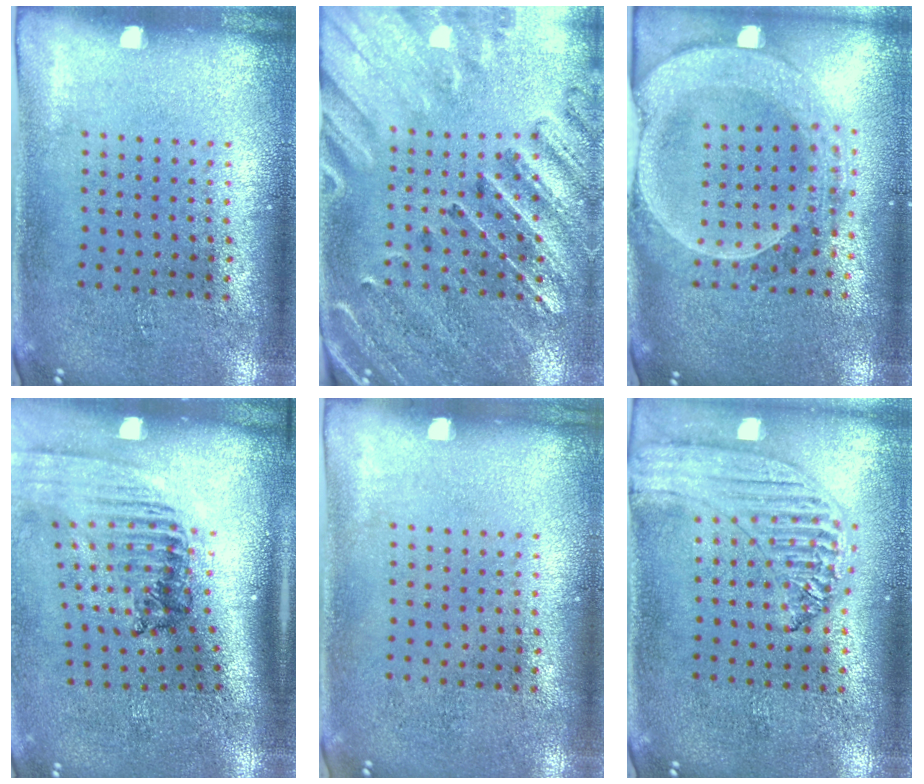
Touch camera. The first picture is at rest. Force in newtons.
{"total": 2.9, "press": 2.7, "slide": 0.9}
{"total": 2.6, "press": 2.3, "slide": 1.2}
{"total": 1.7, "press": 1.4, "slide": 1.0}
{"total": 0.0}
{"total": 1.3, "press": 1.3, "slide": 0.1}